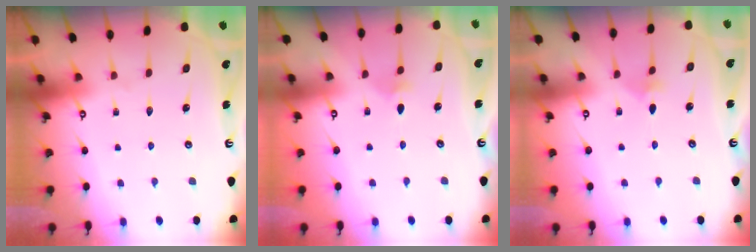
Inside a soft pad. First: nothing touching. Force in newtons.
{"total": 3.0, "press": 2.9, "slide": 0.7}
{"total": 2.2, "press": 2.2, "slide": 0.6}